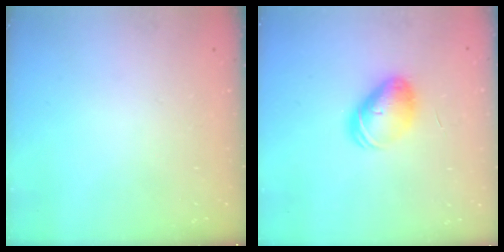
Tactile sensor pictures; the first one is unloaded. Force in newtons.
{"total": 8.8, "press": 8.7, "slide": 1.1}